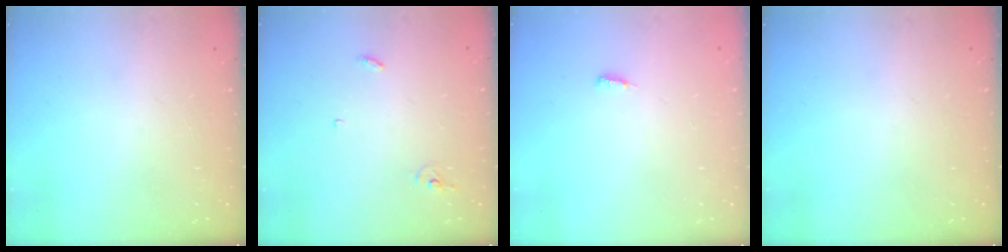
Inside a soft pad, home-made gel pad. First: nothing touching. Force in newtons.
{"total": 2.9, "press": 2.9, "slide": 0.2}
{"total": 4.3, "press": 4.1, "slide": 1.3}
{"total": 0.0}